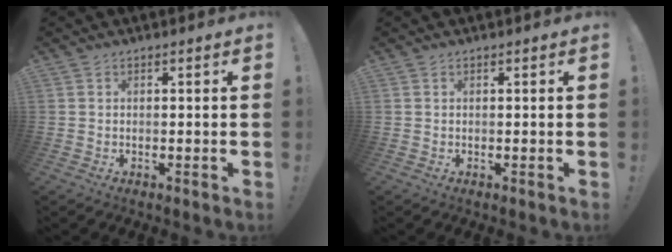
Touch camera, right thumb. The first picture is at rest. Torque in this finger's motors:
{"motor_torque": [0.02, 0.03, 0.04, -0.06, 0.02]}